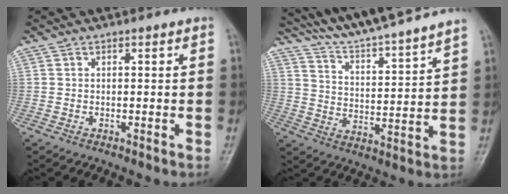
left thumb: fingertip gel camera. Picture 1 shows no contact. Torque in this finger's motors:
{"motor_torque": [1.75, -1.62, 1.40, -1.37, 0.06]}